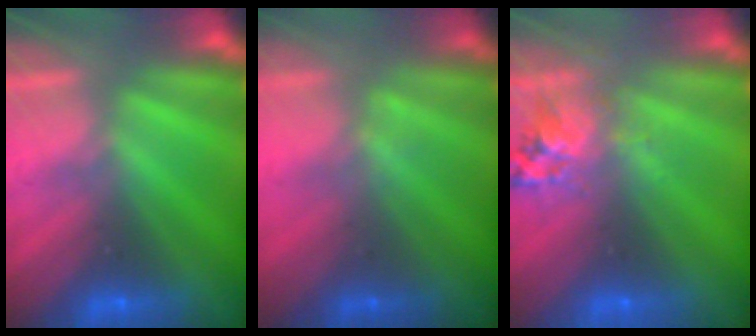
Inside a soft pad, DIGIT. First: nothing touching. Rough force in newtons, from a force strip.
{"total": 1.4}
{"total": 2.7}